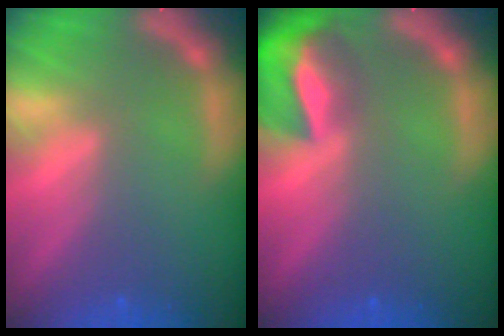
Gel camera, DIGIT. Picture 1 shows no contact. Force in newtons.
{"total": 7.9}